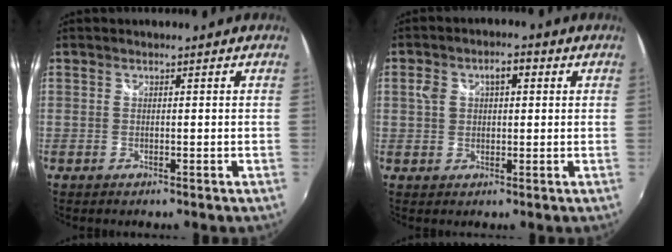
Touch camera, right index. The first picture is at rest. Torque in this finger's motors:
{"motor_torque": [0.11, -0.01, 0.10, 0.03]}